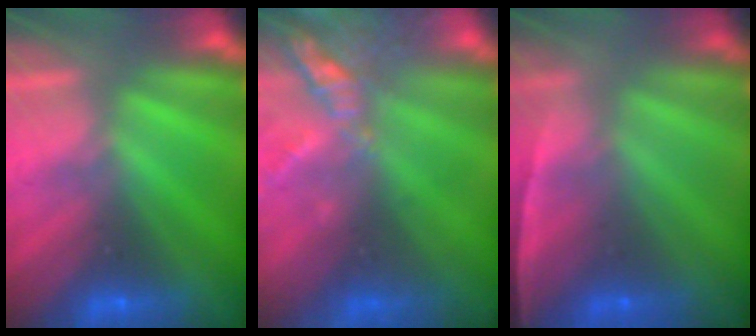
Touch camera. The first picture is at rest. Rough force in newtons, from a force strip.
{"total": 6.0}
{"total": 1.6}